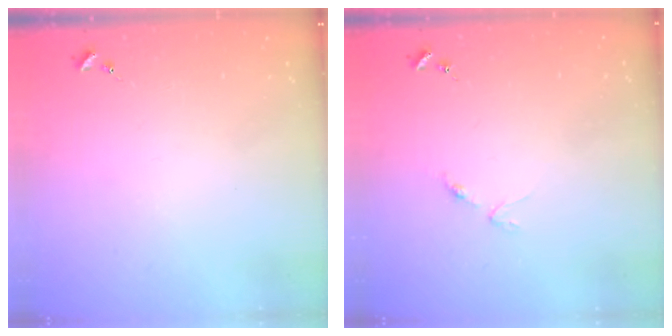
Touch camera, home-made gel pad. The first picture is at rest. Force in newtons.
{"total": 3.1, "press": 3.0, "slide": 0.4}